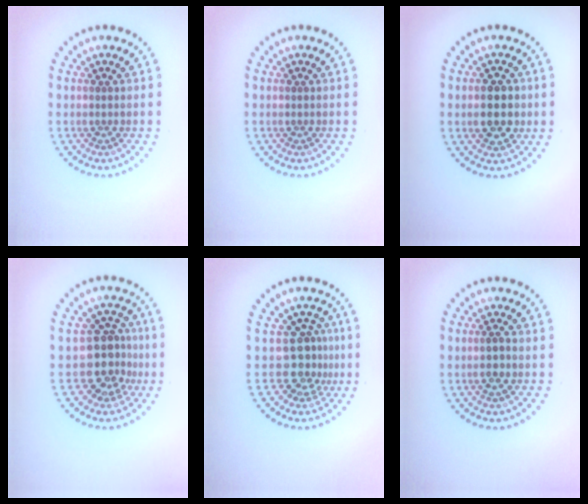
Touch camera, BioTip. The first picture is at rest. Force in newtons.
{"total": 0.0}
{"total": 4.3, "press": 4.3, "slide": 0.1}
{"total": 4.0, "press": 3.6, "slide": 1.9}
{"total": 3.2, "press": 2.3, "slide": 2.1}
{"total": 1.1, "press": 1.0, "slide": 0.4}